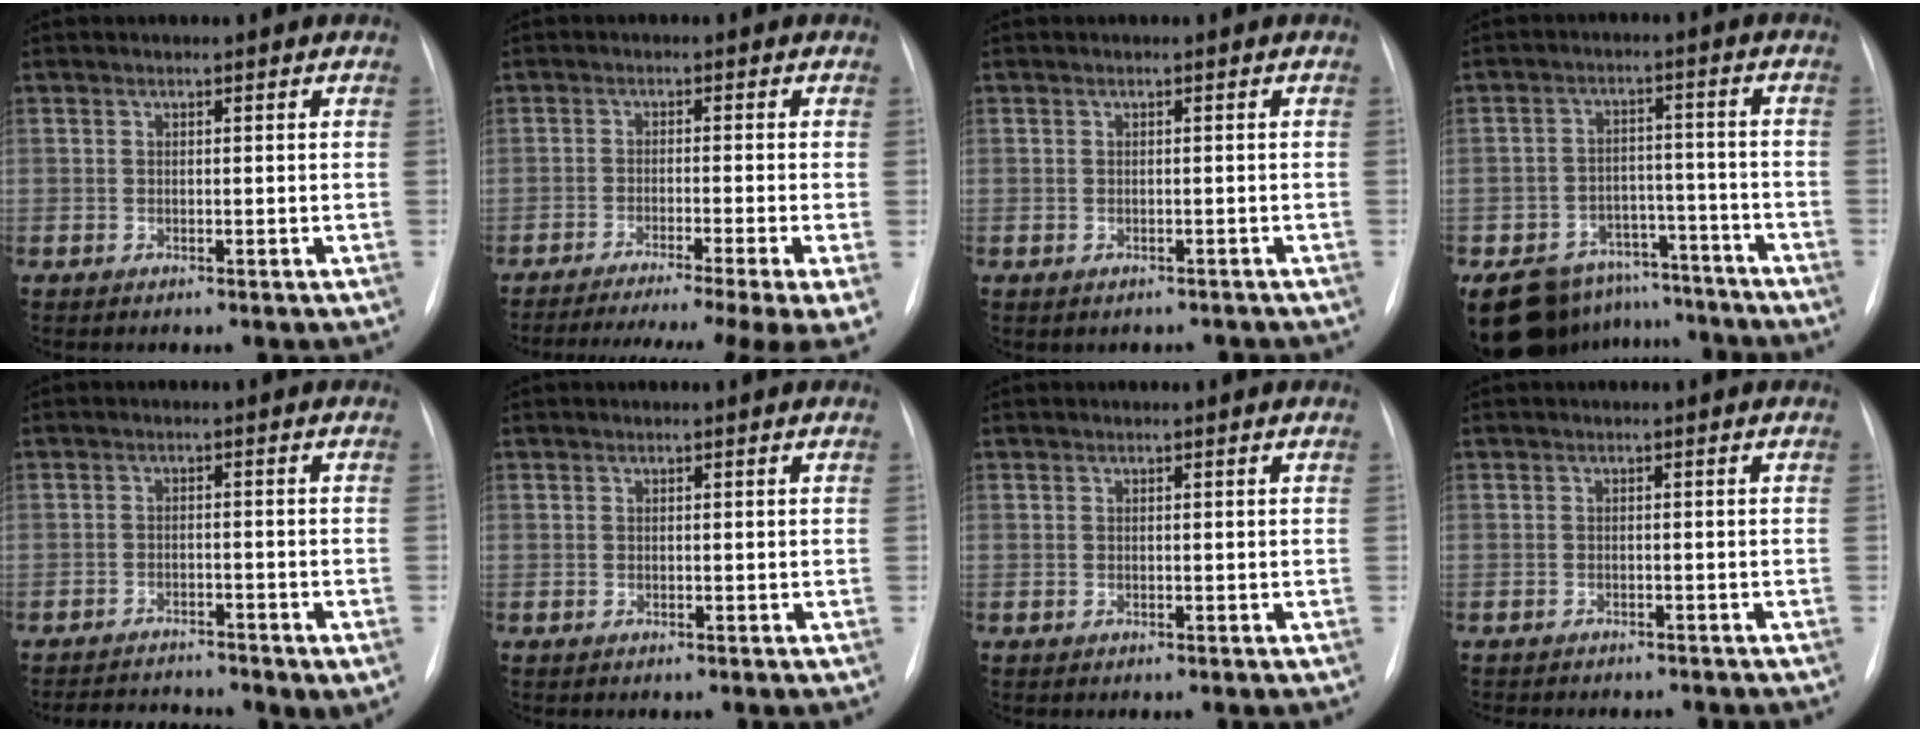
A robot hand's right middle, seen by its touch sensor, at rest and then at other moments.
{"total": 16.7, "force": [-13.3, -0.6, 10.0], "torque": [-0.116, -0.040, -0.187]}
{"total": 1.9, "force": [-1.5, 1.0, 0.4], "torque": [-0.010, 0.002, -0.015]}
{"total": 14.9, "force": [-12.5, 7.4, 3.3], "torque": [-0.055, 0.030, -0.174]}
{"total": 7.2, "force": [-6.2, 2.0, 3.1], "torque": [-0.054, 0.000, -0.090]}
{"total": 0.0}
{"total": 0.0}
{"total": 7.2, "force": [-6.4, 2.1, 2.5], "torque": [-0.031, 0.000, -0.074]}